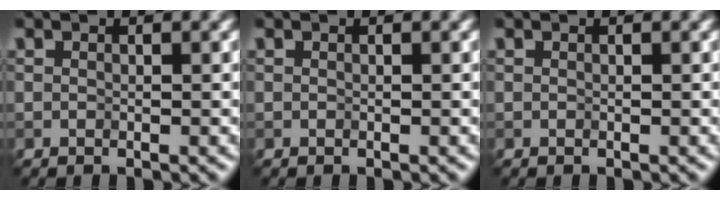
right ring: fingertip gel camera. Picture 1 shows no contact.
{"total": 0.0}
{"total": 0.0}